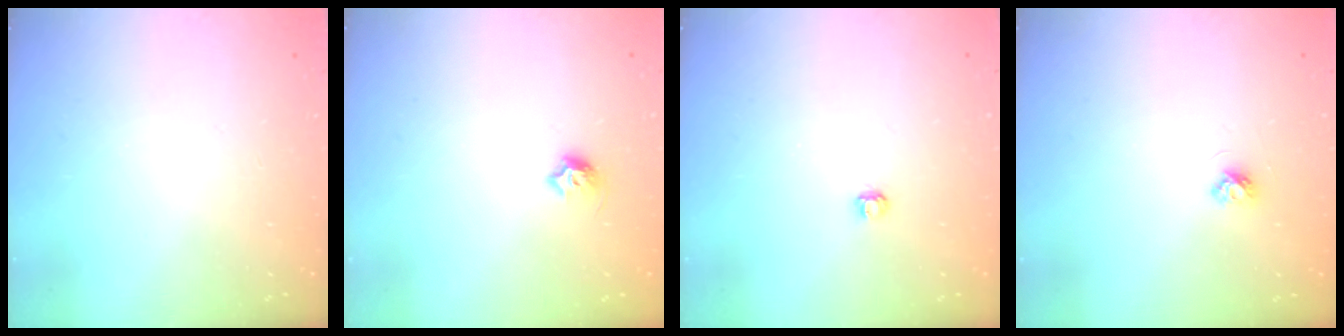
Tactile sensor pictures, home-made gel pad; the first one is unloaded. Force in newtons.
{"total": 5.7, "press": 5.6, "slide": 1.0}
{"total": 2.9, "press": 2.9, "slide": 0.3}
{"total": 3.7, "press": 3.7, "slide": 0.4}